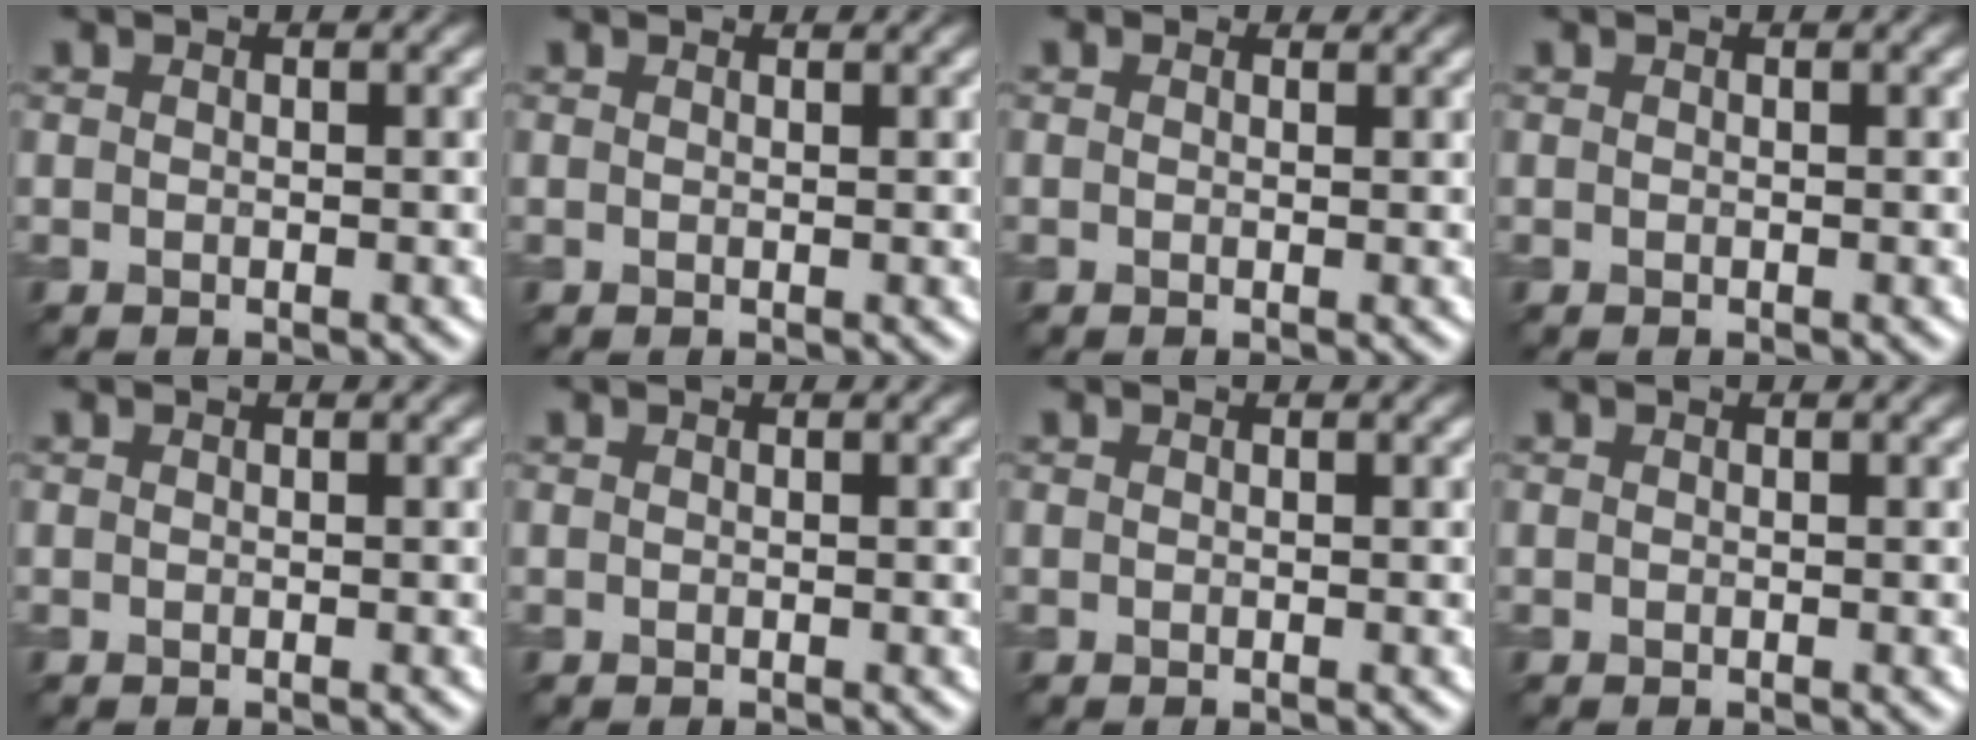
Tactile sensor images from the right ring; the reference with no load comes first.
{"total": 0.9, "force": [0.9, 0.2, 0.1], "torque": [-0.005, -0.006, 0.008]}
{"total": 0.7, "force": [0.6, 0.4, 0.2], "torque": [-0.005, -0.004, 0.000]}
{"total": 0.0}
{"total": 0.0}
{"total": 0.0}
{"total": 0.0}
{"total": 0.0}